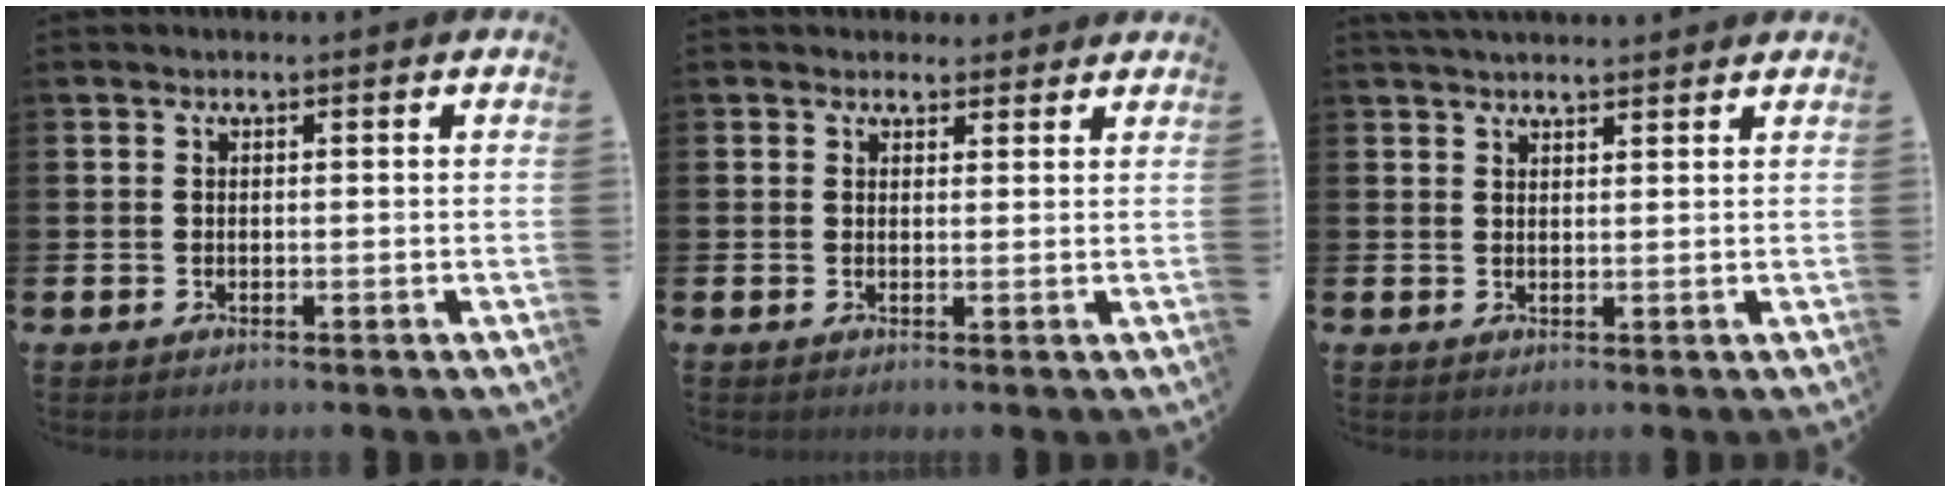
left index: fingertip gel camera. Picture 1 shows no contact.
{"total": 2.3, "force": [2.1, 1.0, -0.1], "torque": [0.011, -0.006, 0.037]}
{"total": 2.5, "force": [2.5, 0.3, 0.5], "torque": [-0.008, -0.007, 0.045]}